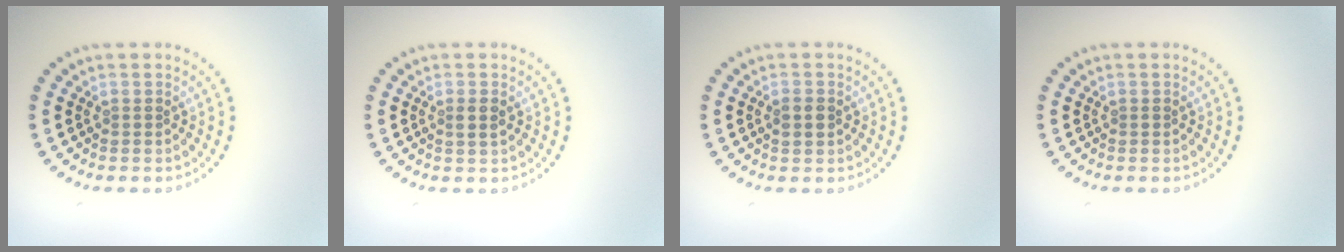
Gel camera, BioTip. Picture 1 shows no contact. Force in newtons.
{"total": 1.3, "press": 1.3, "slide": 0.4}
{"total": 1.4, "press": 1.4, "slide": 0.1}
{"total": 0.0}